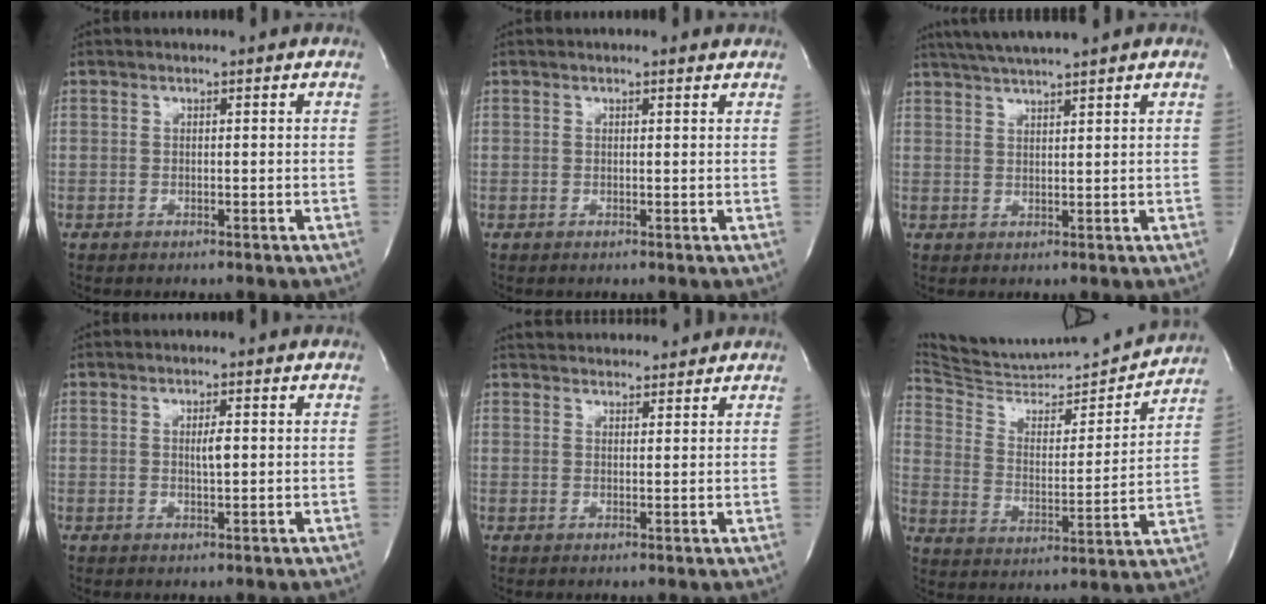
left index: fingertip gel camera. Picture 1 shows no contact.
{"total": 1.6, "force": [1.5, 0.2, 0.4], "torque": [-0.013, 0.001, 0.012]}
{"total": 6.8, "force": [5.9, -1.0, 3.3], "torque": [-0.061, 0.017, 0.098]}
{"total": 1.7, "force": [0.3, 0.2, 1.6], "torque": [-0.031, -0.002, 0.005]}
{"total": 8.6, "force": [8.3, 1.5, 1.7], "torque": [-0.025, 0.025, 0.112]}
{"total": 19.7, "force": [19.1, 1.1, 4.6], "torque": [-0.085, -0.030, 0.292]}